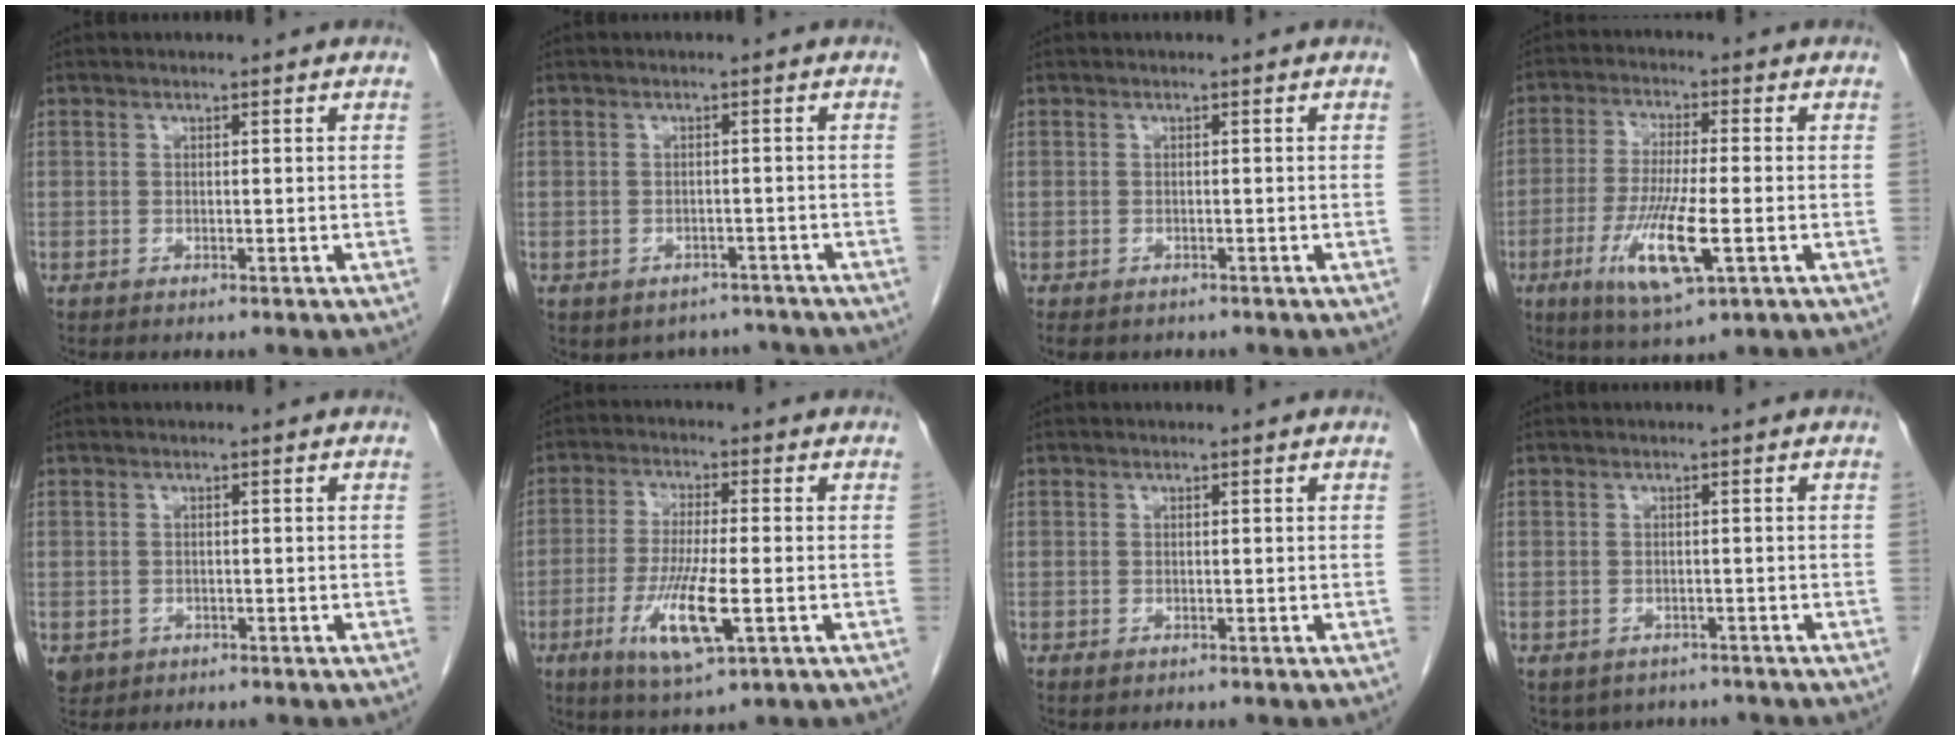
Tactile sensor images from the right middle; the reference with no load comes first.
{"total": 5.2, "force": [-4.2, 3.0, 0.1], "torque": [0.010, 0.014, -0.050]}
{"total": 3.7, "force": [-2.9, 2.0, 1.1], "torque": [-0.014, -0.003, -0.038]}
{"total": 10.6, "force": [-3.3, 1.3, 10.0], "torque": [-0.201, -0.022, -0.058]}
{"total": 3.0, "force": [-1.2, 2.7, 0.7], "torque": [-0.015, 0.000, -0.014]}
{"total": 9.5, "force": [-2.9, 1.2, 9.0], "torque": [-0.180, -0.021, -0.051]}
{"total": 0.8, "force": [-0.2, 0.5, 0.6], "torque": [-0.012, -0.003, 0.002]}
{"total": 5.1, "force": [-4.1, 2.9, 0.7], "torque": [0.001, 0.005, -0.050]}